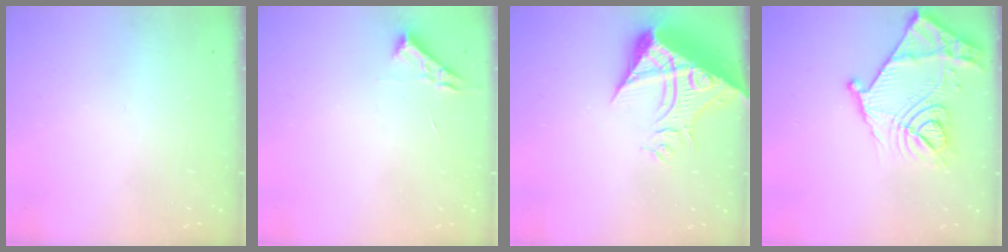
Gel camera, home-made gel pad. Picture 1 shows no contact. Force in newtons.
{"total": 3.1, "press": 3.0, "slide": 0.4}
{"total": 19.4, "press": 19.3, "slide": 2.1}
{"total": 21.8, "press": 21.8, "slide": 1.1}